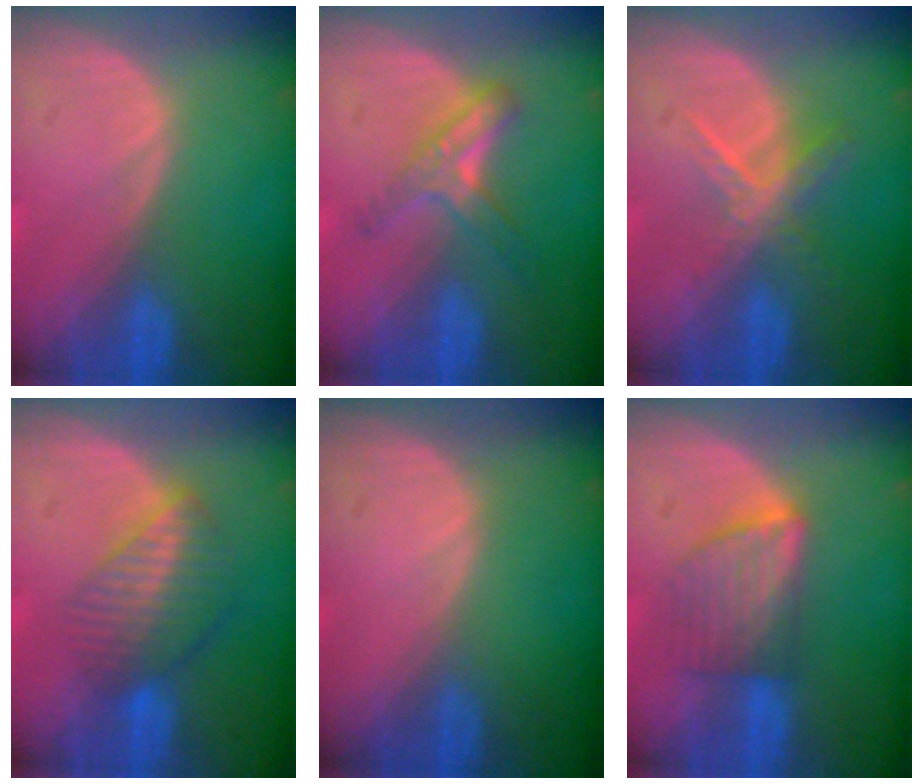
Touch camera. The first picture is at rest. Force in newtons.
{"total": 5.4, "press": 4.8, "slide": 2.6}
{"total": 5.6, "press": 4.8, "slide": 2.8}
{"total": 6.8, "press": 5.9, "slide": 3.4}
{"total": 0.0}
{"total": 5.9, "press": 5.7, "slide": 1.5}